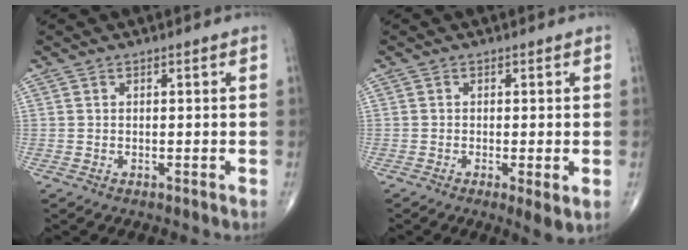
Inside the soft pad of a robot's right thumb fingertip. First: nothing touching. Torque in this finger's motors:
{"motor_torque": [-0.11, -0.07, -0.15, -0.26, -0.02]}